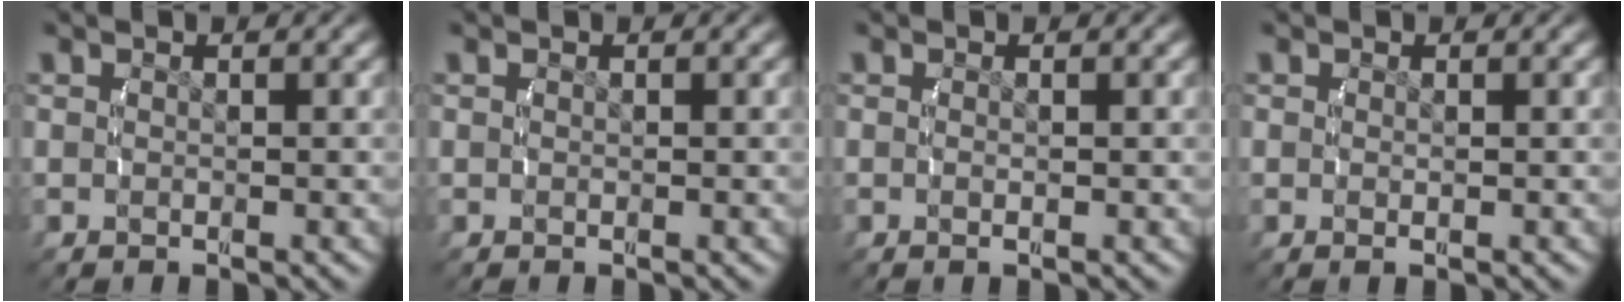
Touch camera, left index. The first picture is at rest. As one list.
[{"total": 0.0}, {"total": 0.6, "force": [-0.3, 0.0, 0.5], "torque": [-0.017, -0.006, -0.003]}, {"total": 0.7, "force": [-0.1, 0.5, 0.5], "torque": [-0.019, -0.007, 0.002]}]